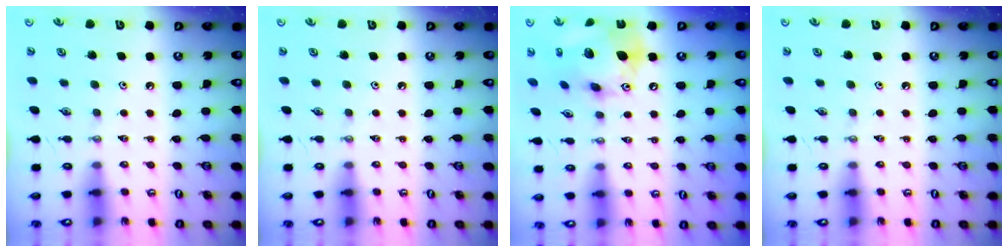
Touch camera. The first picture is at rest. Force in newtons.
{"total": 0.0}
{"total": 18.3, "press": 18.2, "slide": 2.3}
{"total": 0.0}